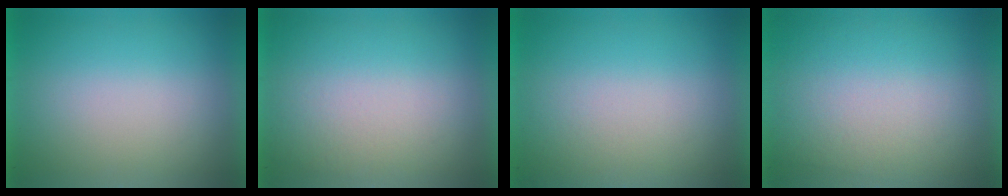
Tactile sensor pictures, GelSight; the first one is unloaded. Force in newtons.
{"total": 1.4}
{"total": 2.0}
{"total": 2.6}